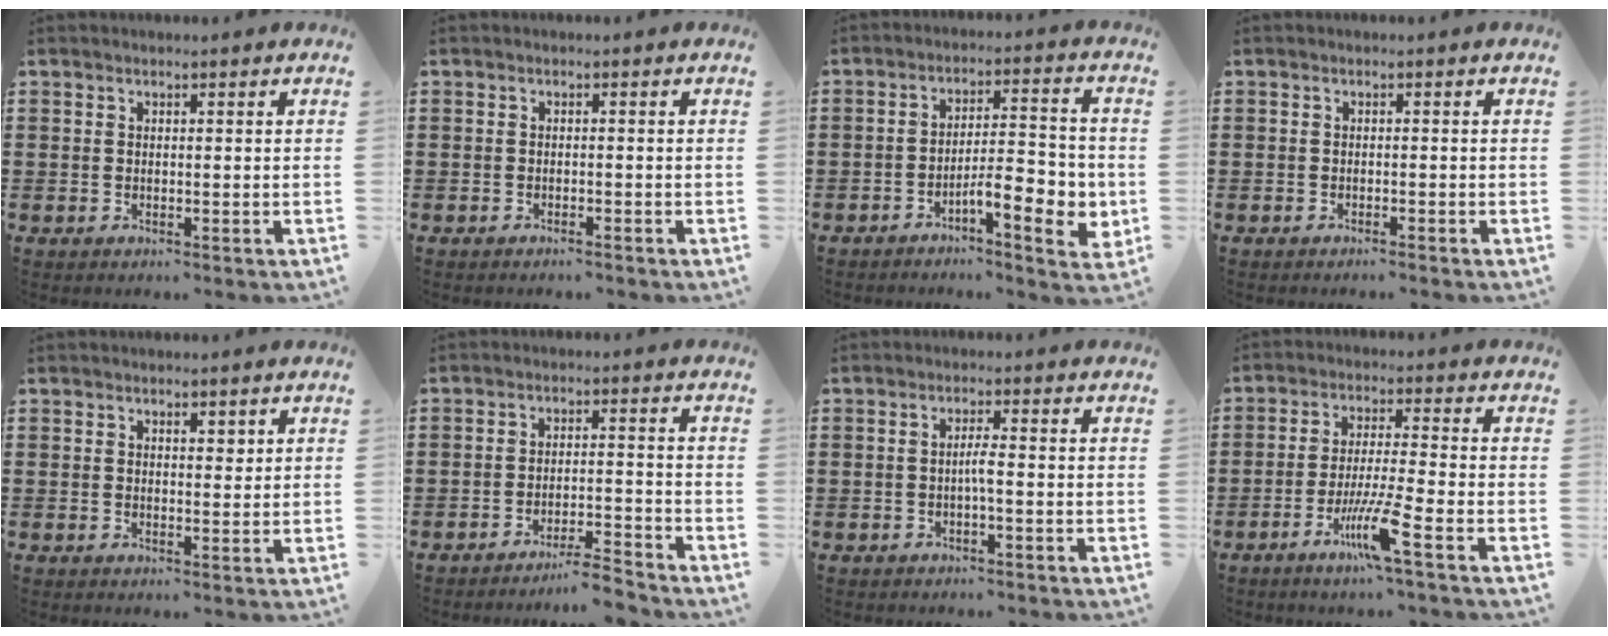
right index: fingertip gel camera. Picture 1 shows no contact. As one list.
[{"total": 0.7, "force": [-0.7, 0.0, 0.2], "torque": [-0.007, -0.001, -0.014]}, {"total": 7.9, "force": [-3.6, 2.1, 6.7], "torque": [-0.093, -0.003, -0.063]}, {"total": 0.7, "force": [-0.7, -0.1, 0.2], "torque": [-0.006, -0.001, -0.014]}, {"total": 1.5, "force": [0.9, 0.8, 0.9], "torque": [-0.011, 0.001, 0.014]}, {"total": 4.7, "force": [-4.4, -0.3, 1.5], "torque": [-0.027, -0.007, -0.088]}, {"total": 1.9, "force": [-0.7, 0.0, 1.8], "torque": [-0.034, 0.001, -0.014]}, {"total": 7.7, "force": [-4.4, -0.1, 6.3], "torque": [-0.128, -0.012, -0.085]}]